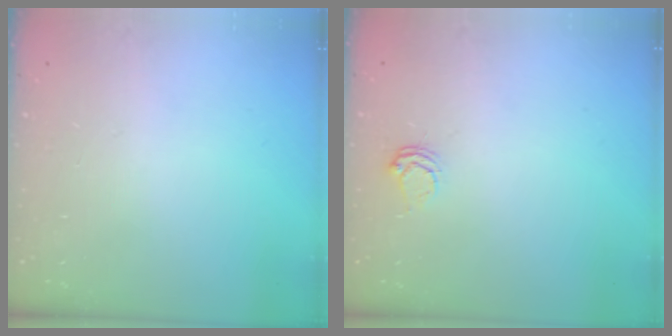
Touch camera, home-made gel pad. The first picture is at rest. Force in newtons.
{"total": 3.6, "press": 3.6, "slide": 0.5}